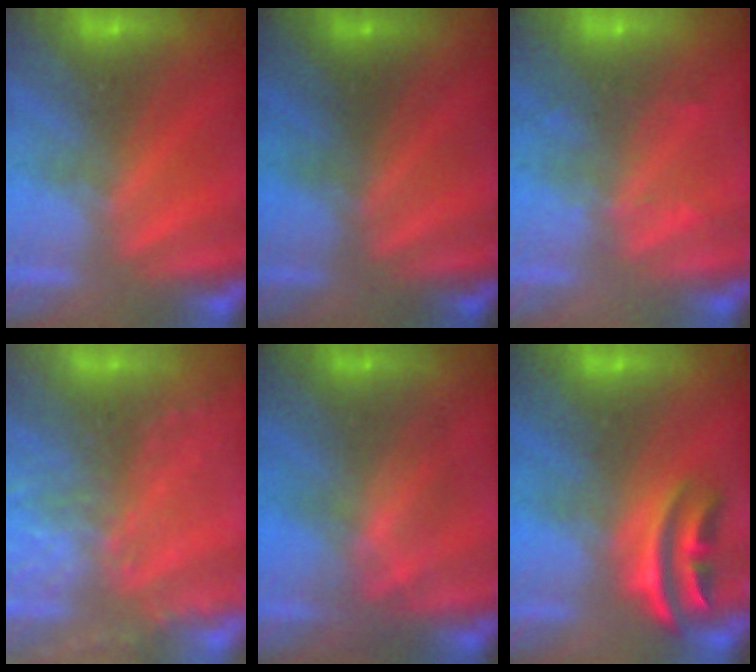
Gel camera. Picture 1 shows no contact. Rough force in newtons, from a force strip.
{"total": 2.0}
{"total": 2.3}
{"total": 9.0}
{"total": 2.8}
{"total": 2.9}